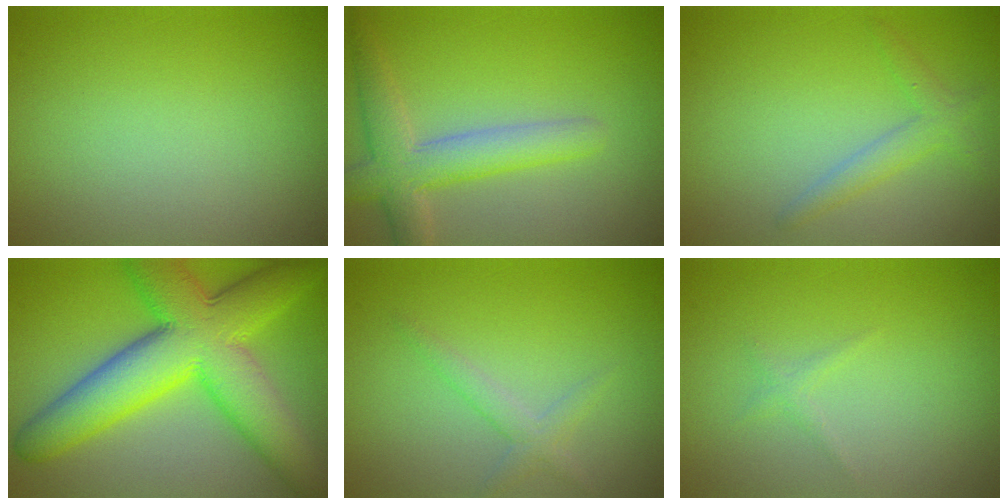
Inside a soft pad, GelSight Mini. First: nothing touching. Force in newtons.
{"total": 4.6, "press": 4.5, "slide": 0.4}
{"total": 2.0, "press": 2.0, "slide": 0.1}
{"total": 11.8, "press": 11.8, "slide": 0.3}
{"total": 1.6, "press": 1.6, "slide": 0.1}
{"total": 0.7, "press": 0.7, "slide": 0.1}